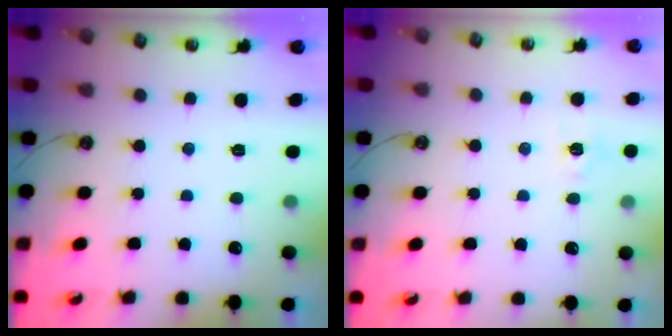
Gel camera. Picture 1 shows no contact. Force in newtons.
{"total": 5.1, "press": 5.1, "slide": 0.4}